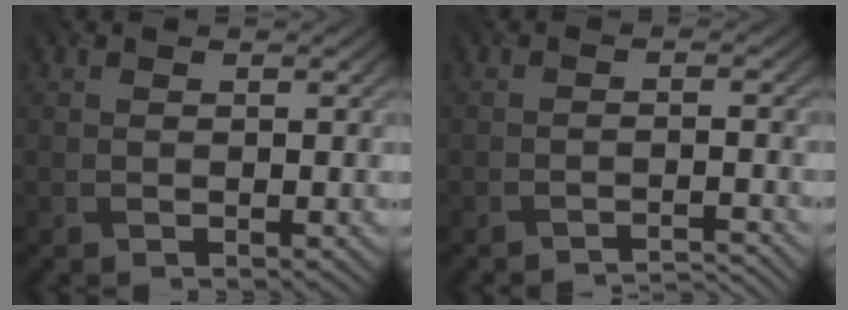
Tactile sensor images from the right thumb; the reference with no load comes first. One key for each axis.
{"total": 3.0, "fx": -2.7, "fy": 0.2, "fz": 1.3, "tx": -0.014, "ty": 0.012, "tz": -0.050}